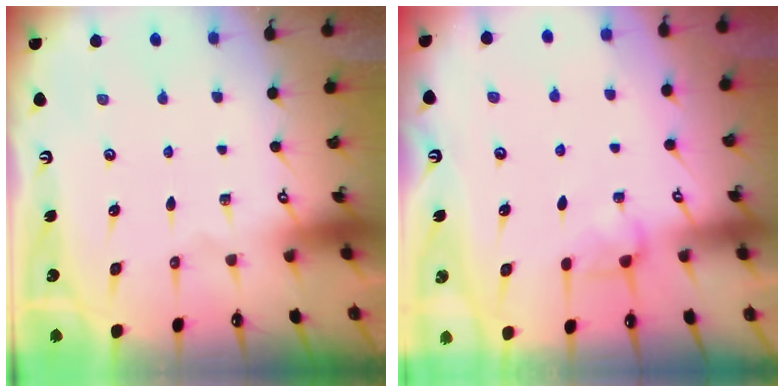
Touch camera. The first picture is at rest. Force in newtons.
{"total": 2.8, "press": 2.8, "slide": 0.4}